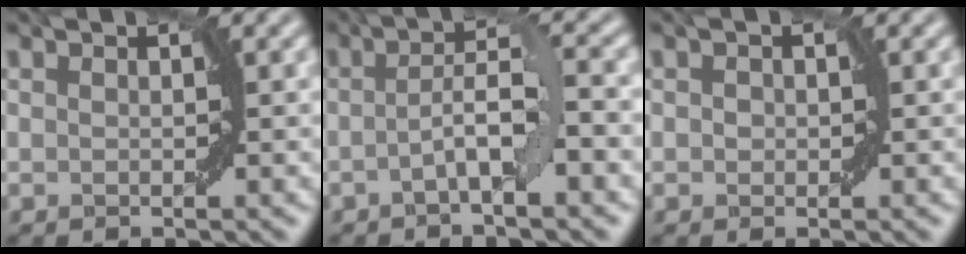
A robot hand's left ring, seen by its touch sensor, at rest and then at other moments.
{"total": 4.0, "force": [-0.9, 0.5, 3.8], "torque": [-0.063, 0.015, -0.024]}
{"total": 0.8, "force": [0.1, 0.7, 0.4], "torque": [-0.004, 0.001, 0.000]}